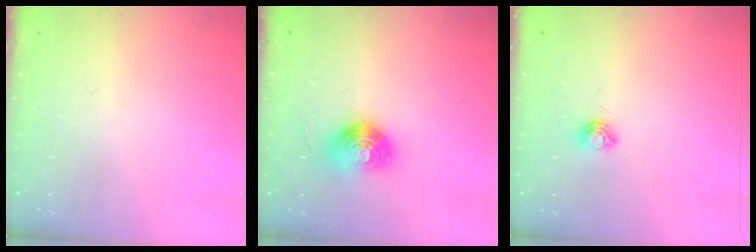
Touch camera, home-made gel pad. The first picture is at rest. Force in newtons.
{"total": 10.0, "press": 10.0, "slide": 0.4}
{"total": 4.7, "press": 4.7, "slide": 0.5}